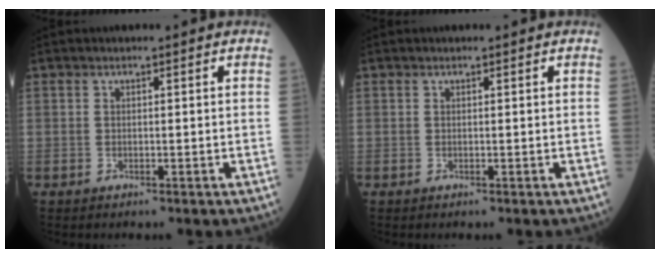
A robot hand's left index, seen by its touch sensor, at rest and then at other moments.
{"total": 0.0}